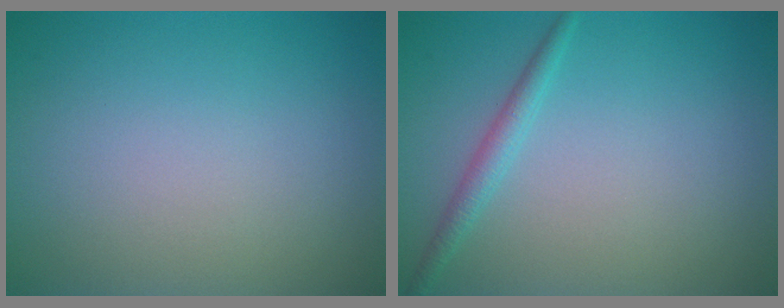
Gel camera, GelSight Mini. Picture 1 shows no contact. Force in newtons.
{"total": 1.6, "press": 1.6, "slide": 0.1}